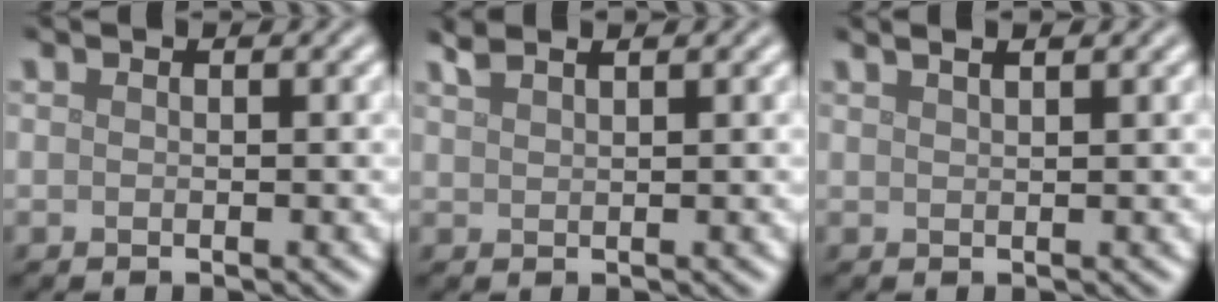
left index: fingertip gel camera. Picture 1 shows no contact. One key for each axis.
{"total": 1.8, "fx": 1.5, "fy": 0.4, "fz": 0.9, "tx": -0.013, "ty": 0.008, "tz": 0.024}
{"total": 3.2, "fx": 2.0, "fy": 1.4, "fz": 2.1, "tx": -0.008, "ty": 0.020, "tz": -0.006}